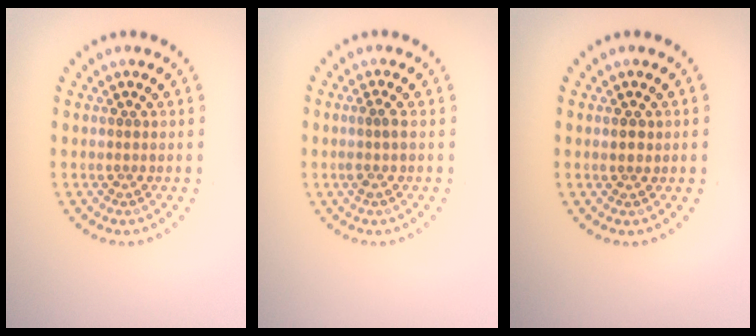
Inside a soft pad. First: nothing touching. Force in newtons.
{"total": 1.3, "press": 1.0, "slide": 0.8}
{"total": 1.0, "press": 0.9, "slide": 0.3}